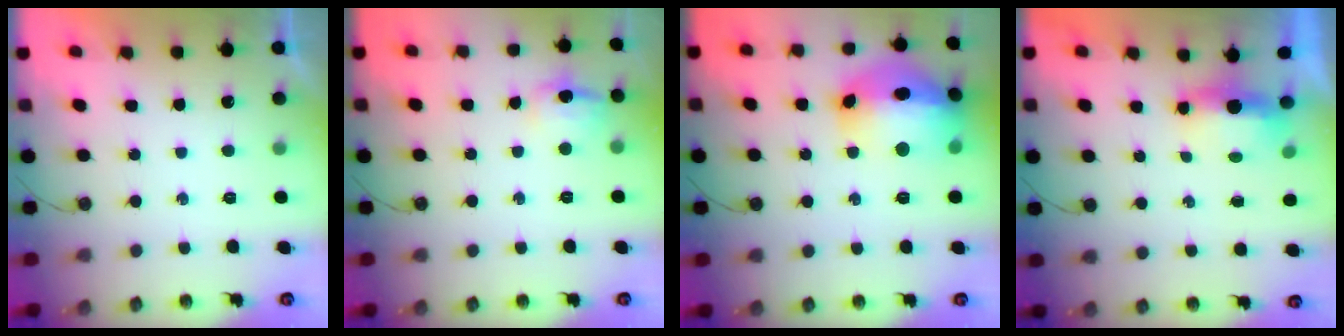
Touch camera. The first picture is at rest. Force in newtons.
{"total": 9.6, "press": 9.6, "slide": 0.8}
{"total": 21.2, "press": 21.1, "slide": 2.0}
{"total": 6.6, "press": 5.4, "slide": 3.9}